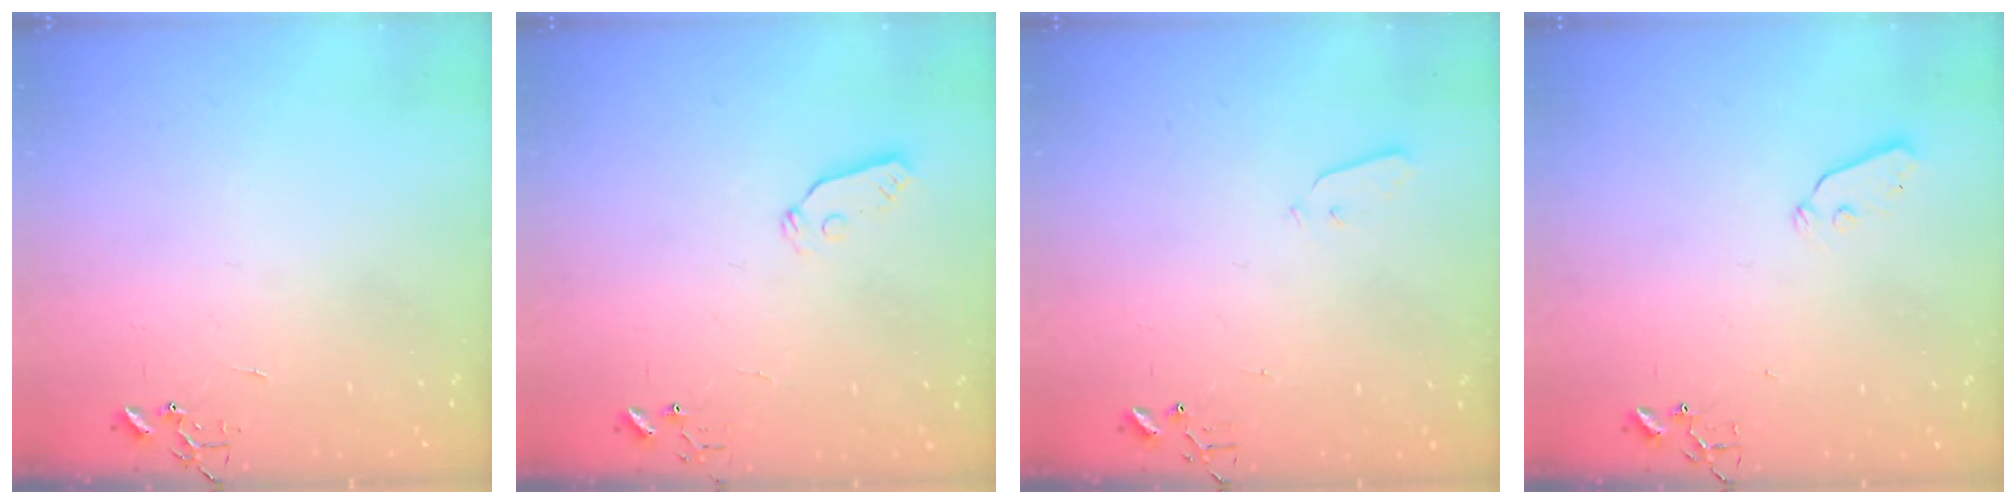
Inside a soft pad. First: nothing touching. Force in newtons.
{"total": 5.3, "press": 5.2, "slide": 0.3}
{"total": 2.9, "press": 2.8, "slide": 0.8}
{"total": 4.3, "press": 4.3, "slide": 0.7}